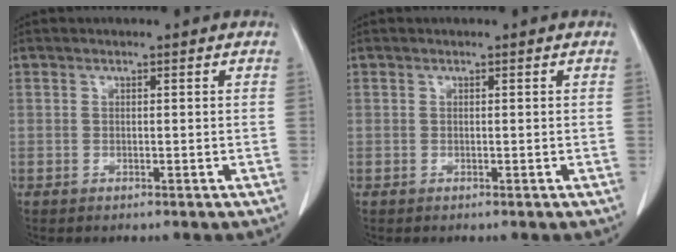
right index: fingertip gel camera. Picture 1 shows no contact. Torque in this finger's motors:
{"motor_torque": [0.00, 0.00, 0.00, 0.00]}